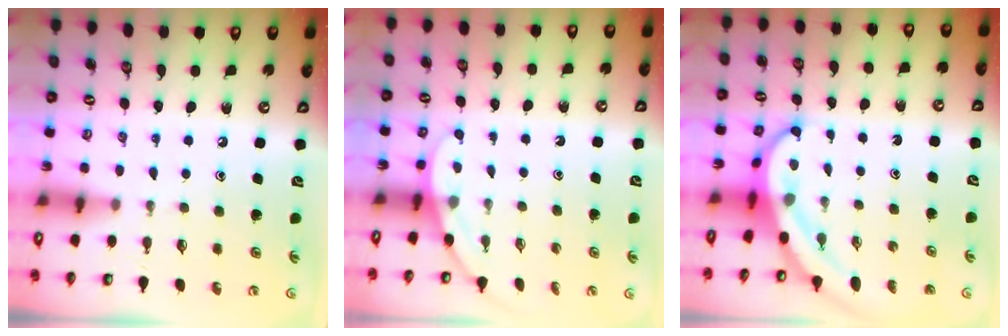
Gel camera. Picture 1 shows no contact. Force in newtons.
{"total": 2.8, "press": 2.8, "slide": 0.2}
{"total": 7.7, "press": 7.6, "slide": 0.8}